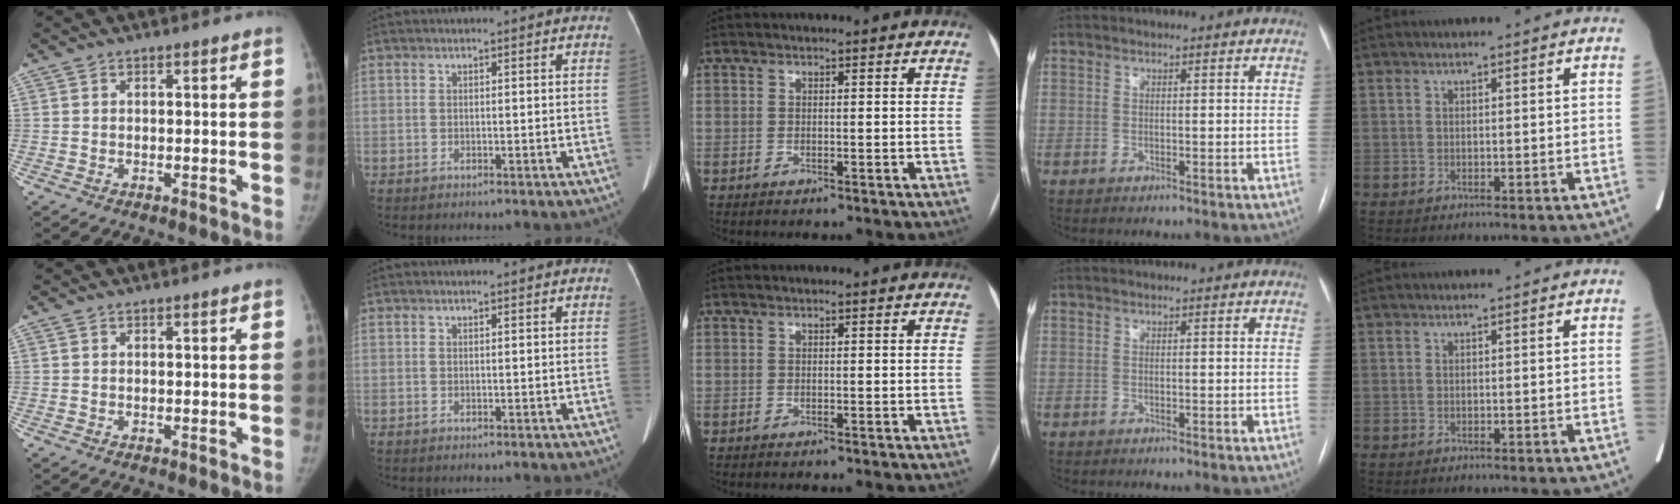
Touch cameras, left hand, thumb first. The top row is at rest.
{}